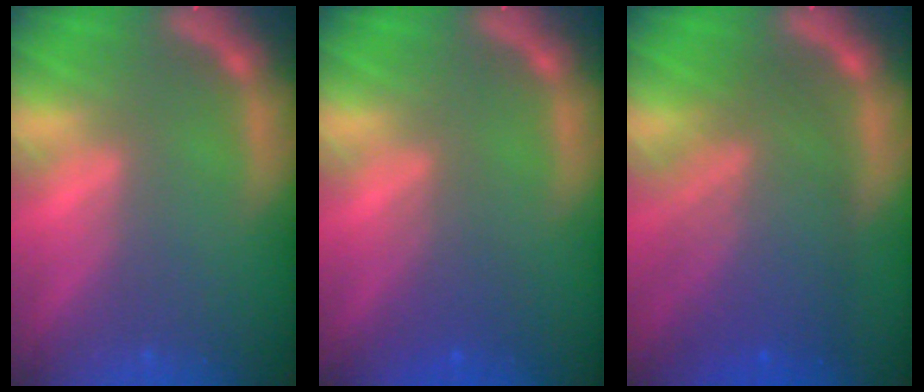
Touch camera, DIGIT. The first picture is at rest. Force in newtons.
{"total": 2.4}
{"total": 9.0}